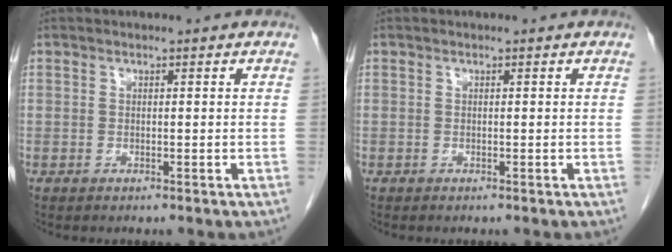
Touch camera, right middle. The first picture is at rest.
{"total": 0.0}